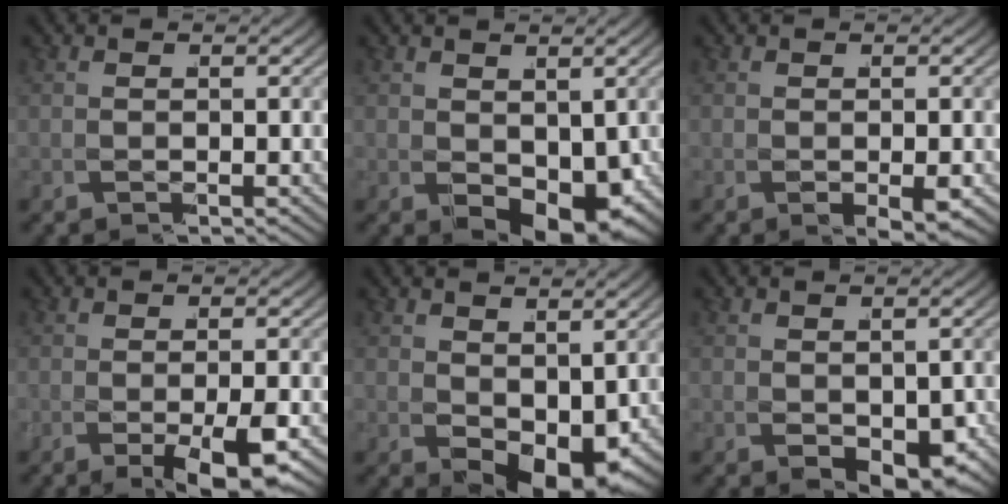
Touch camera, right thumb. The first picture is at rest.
{"total": 5.1, "force": [-0.9, 3.1, 4.0], "torque": [-0.079, -0.025, 0.000]}
{"total": 1.4, "force": [-0.4, -0.1, 1.3], "torque": [-0.019, -0.001, -0.004]}
{"total": 3.9, "force": [-1.8, 0.2, 3.4], "torque": [-0.063, -0.008, -0.024]}
{"total": 5.0, "force": [-0.6, 2.8, 4.1], "torque": [-0.079, -0.023, 0.004]}
{"total": 3.2, "force": [-1.0, 1.5, 2.6], "torque": [-0.045, -0.016, -0.005]}